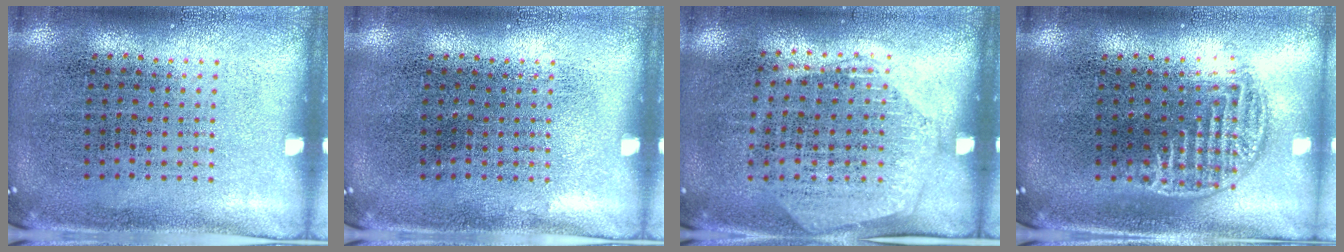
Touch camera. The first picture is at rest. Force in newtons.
{"total": 0.0}
{"total": 1.4, "press": 1.2, "slide": 0.8}
{"total": 1.1, "press": 1.0, "slide": 0.5}